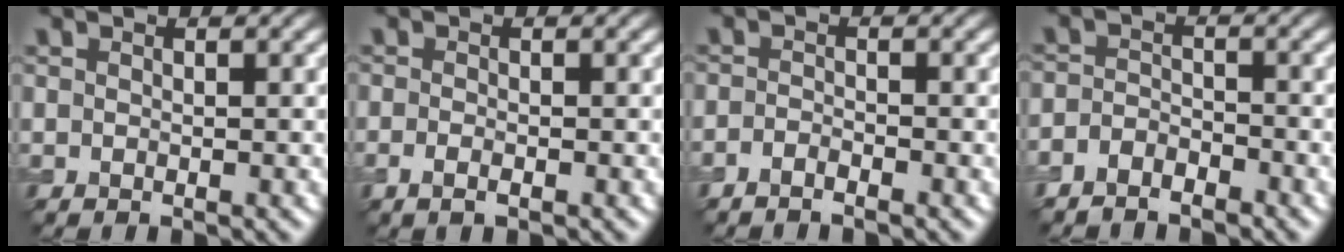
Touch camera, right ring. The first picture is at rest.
{"total": 0.8, "force": [-0.3, 0.1, 0.7], "torque": [-0.015, -0.004, -0.008]}
{"total": 0.9, "force": [-0.9, -0.1, 0.0], "torque": [-0.002, -0.002, -0.024]}
{"total": 2.2, "force": [-2.1, 0.7, 0.2], "torque": [-0.001, -0.001, -0.048]}